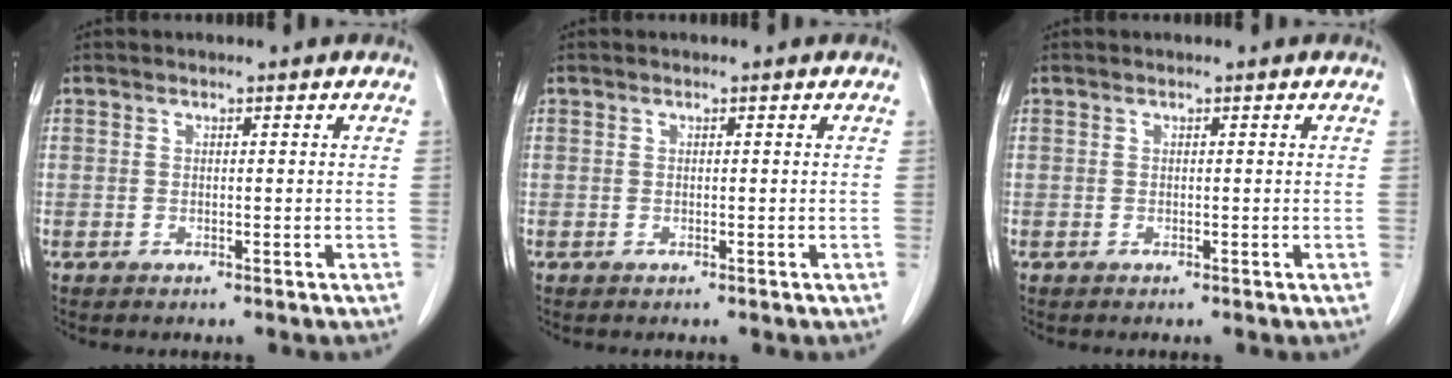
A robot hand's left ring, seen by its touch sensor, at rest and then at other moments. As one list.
[{"total": 0.0}, {"total": 0.0}]